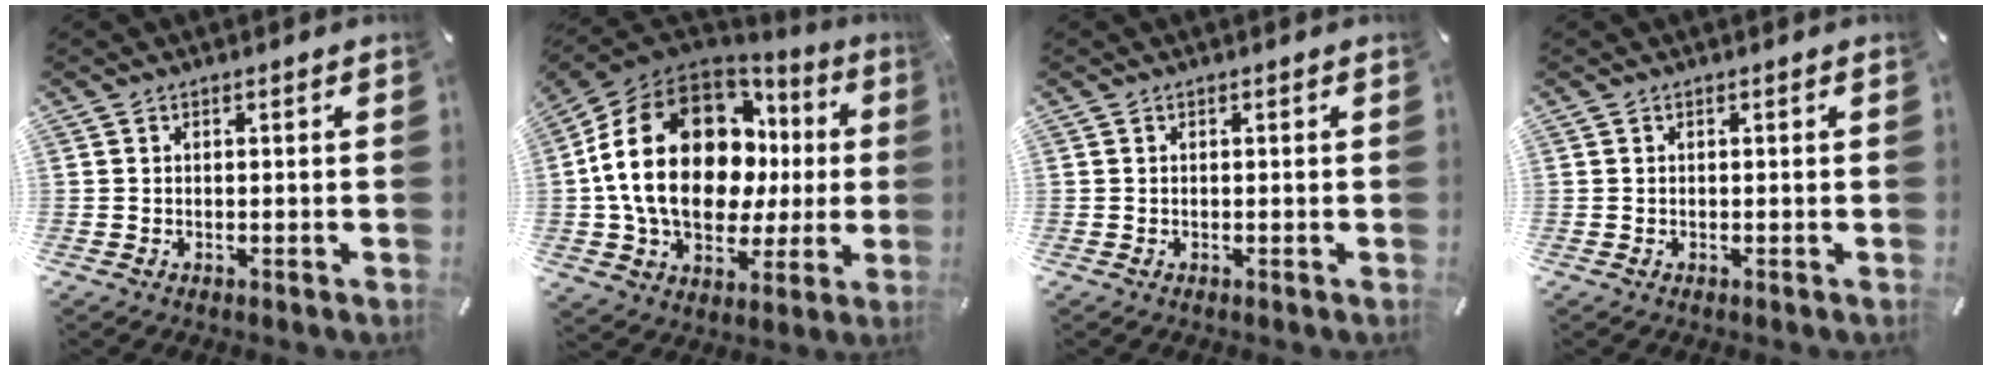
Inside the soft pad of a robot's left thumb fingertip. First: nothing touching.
{"total": 22.8, "force": [3.7, 16.3, 15.6], "torque": [-0.309, -0.018, 0.077]}
{"total": 0.0}
{"total": 0.0}